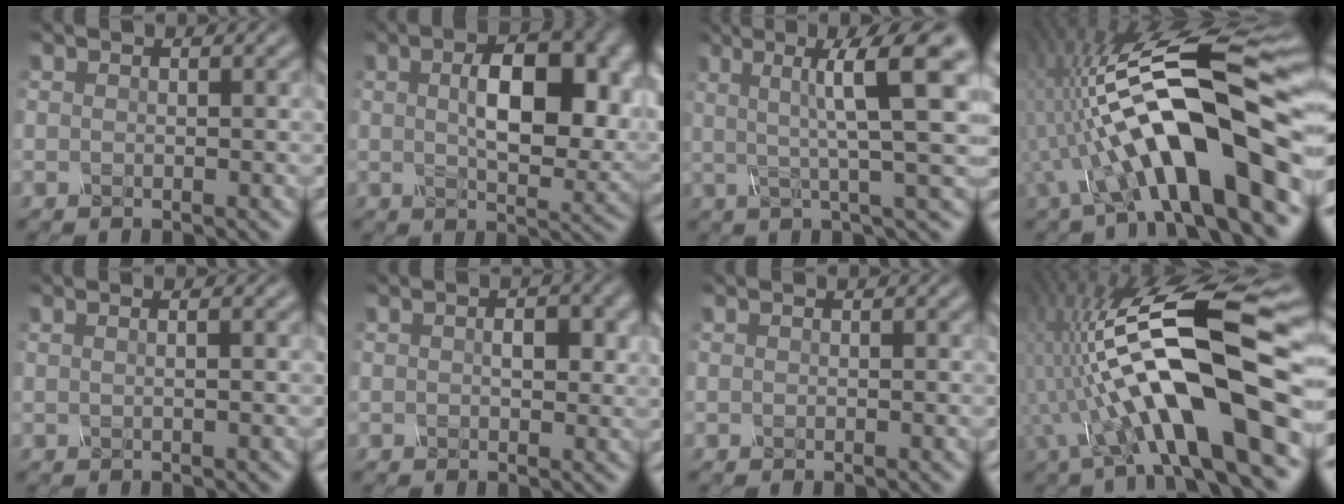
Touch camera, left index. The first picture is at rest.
{"total": 9.0, "force": [1.3, 4.7, 7.6], "torque": [-0.115, 0.002, 0.025]}
{"total": 8.2, "force": [1.6, 1.4, 7.9], "torque": [-0.112, 0.012, 0.023]}
{"total": 15.0, "force": [-3.9, 4.7, 13.7], "torque": [-0.213, 0.030, -0.071]}
{"total": 2.1, "force": [0.7, 1.2, 1.6], "torque": [-0.002, 0.011, -0.019]}
{"total": 2.6, "force": [0.1, 1.6, 2.1], "torque": [-0.034, 0.002, 0.006]}
{"total": 0.0}
{"total": 14.4, "force": [-2.4, 4.7, 13.4], "torque": [-0.224, 0.024, -0.051]}